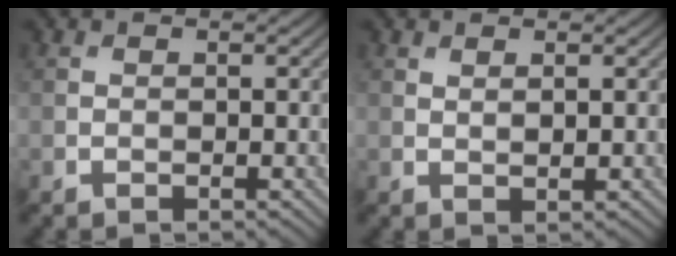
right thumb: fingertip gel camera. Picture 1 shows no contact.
{"total": 0.7, "force": [0.6, 0.1, 0.5], "torque": [-0.010, 0.001, 0.012]}